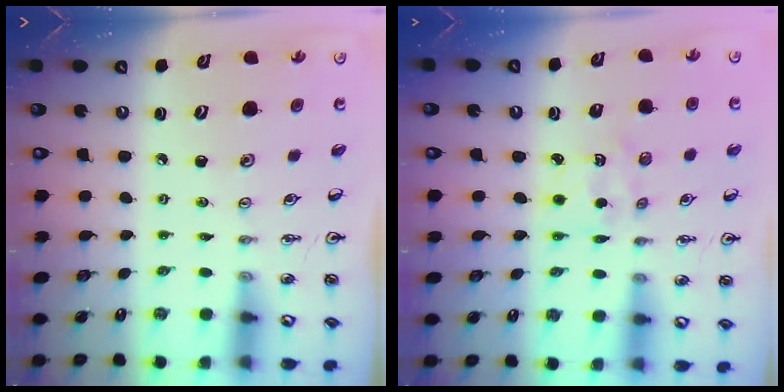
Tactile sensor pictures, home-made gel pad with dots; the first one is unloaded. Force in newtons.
{"total": 2.2, "press": 2.1, "slide": 0.5}